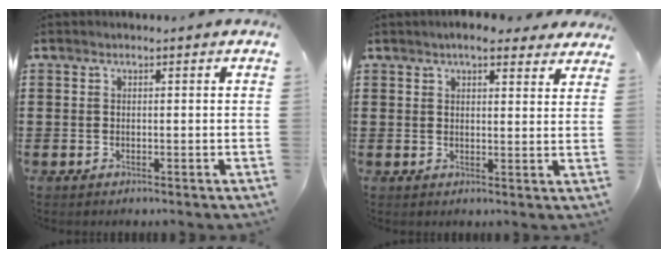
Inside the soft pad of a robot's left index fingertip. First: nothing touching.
{"total": 4.6, "force": [4.0, 0.9, 2.1], "torque": [-0.042, -0.005, 0.071]}